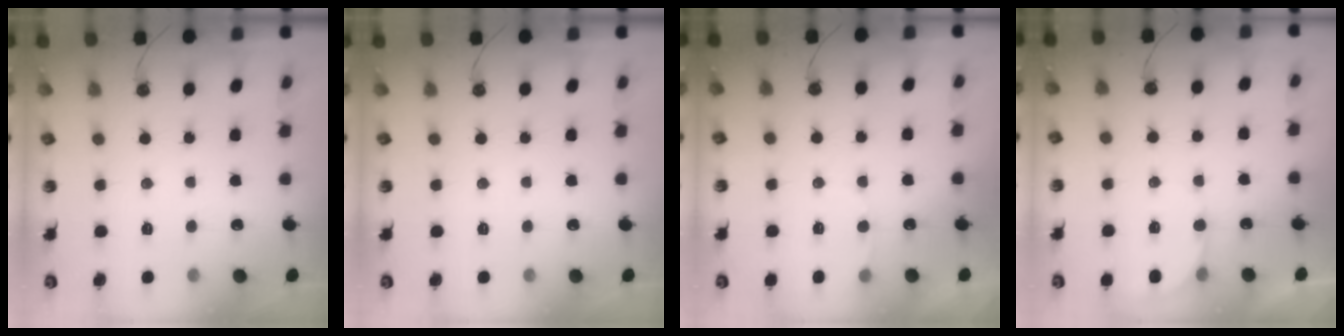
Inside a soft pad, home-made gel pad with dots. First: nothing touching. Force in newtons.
{"total": 0.0}
{"total": 4.4, "press": 4.4, "slide": 0.5}
{"total": 4.6, "press": 4.5, "slide": 0.4}